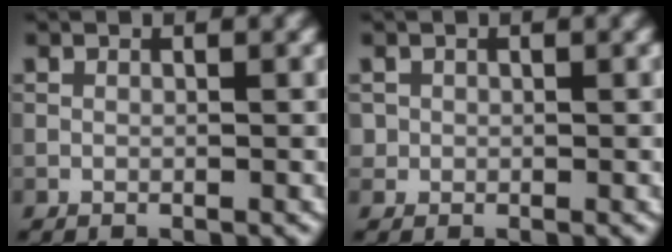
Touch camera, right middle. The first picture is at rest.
{"total": 0.8, "force": [0.0, 0.8, 0.1], "torque": [0.007, -0.003, -0.002]}